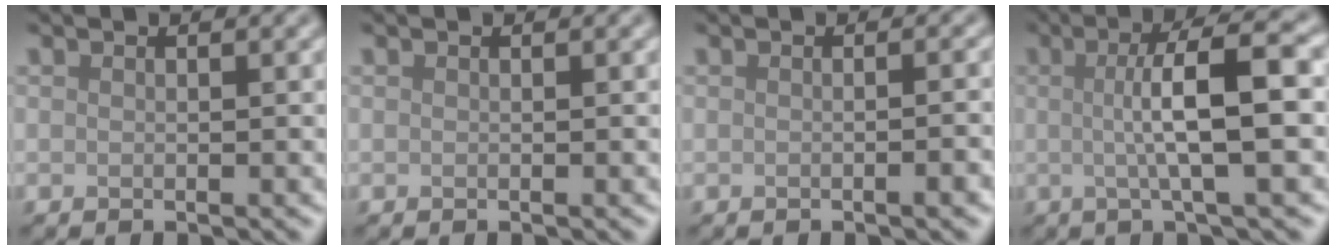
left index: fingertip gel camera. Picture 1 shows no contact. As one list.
[{"total": 0.0}, {"total": 2.2, "force": [-0.5, 0.7, 2.0], "torque": [-0.012, 0.005, -0.005]}, {"total": 7.5, "force": [0.6, 1.5, 7.3], "torque": [-0.106, 0.012, 0.003]}]